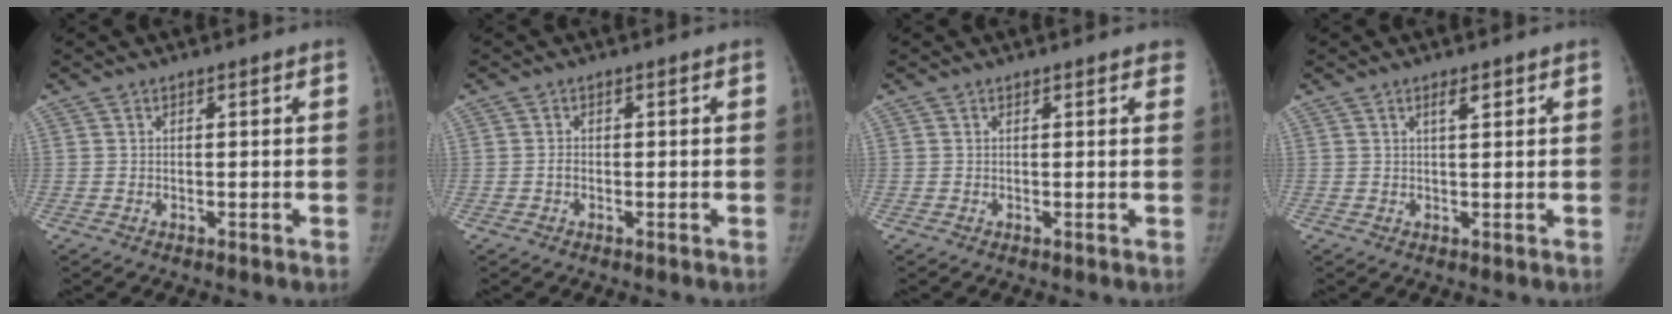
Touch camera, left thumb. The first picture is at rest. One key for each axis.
{"total": 1.1, "fx": -0.4, "fy": 0.8, "fz": 0.6, "tx": -0.004, "ty": 0.006, "tz": -0.009}
{"total": 1.7, "fx": 1.4, "fy": 0.7, "fz": 0.8, "tx": 0.005, "ty": -0.001, "tz": 0.006}
{"total": 2.3, "fx": 1.2, "fy": 0.6, "fz": 1.9, "tx": -0.028, "ty": -0.005, "tz": 0.020}